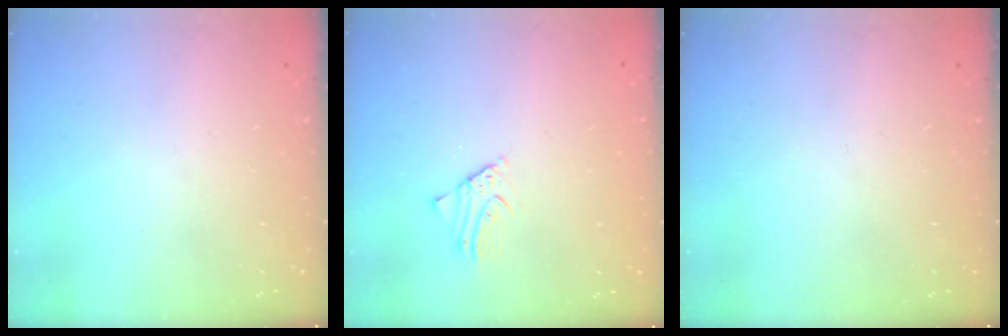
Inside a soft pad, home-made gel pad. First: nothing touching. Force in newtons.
{"total": 2.6, "press": 2.6, "slide": 0.3}
{"total": 0.0}